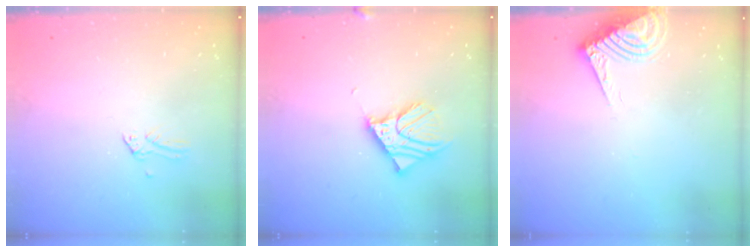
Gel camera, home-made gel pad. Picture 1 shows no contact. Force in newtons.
{"total": 10.6, "press": 10.4, "slide": 2.3}
{"total": 9.0, "press": 8.9, "slide": 0.5}